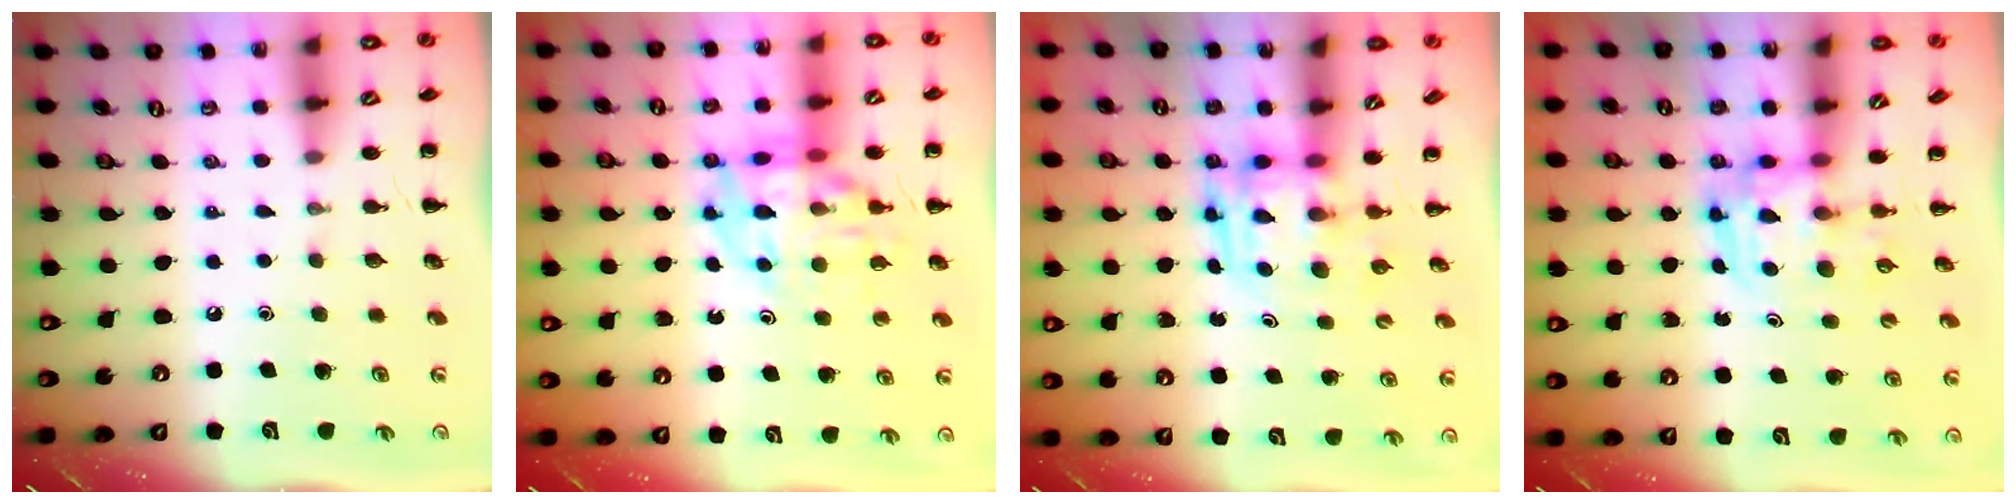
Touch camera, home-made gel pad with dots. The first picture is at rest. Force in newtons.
{"total": 15.1, "press": 14.7, "slide": 3.3}
{"total": 3.9, "press": 3.8, "slide": 0.7}
{"total": 3.5, "press": 3.5, "slide": 0.6}